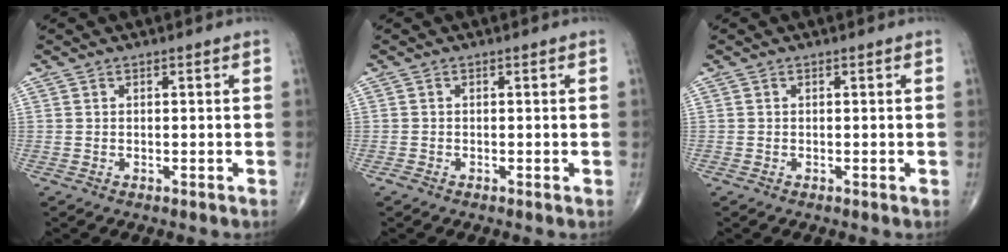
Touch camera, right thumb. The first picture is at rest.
{"total": 1.0, "force": [-0.5, 0.4, 0.8], "torque": [-0.019, -0.004, -0.012]}
{"total": 0.0}